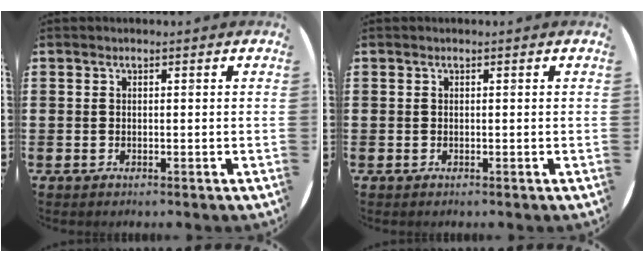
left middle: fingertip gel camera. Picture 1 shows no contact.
{"total": 0.0}